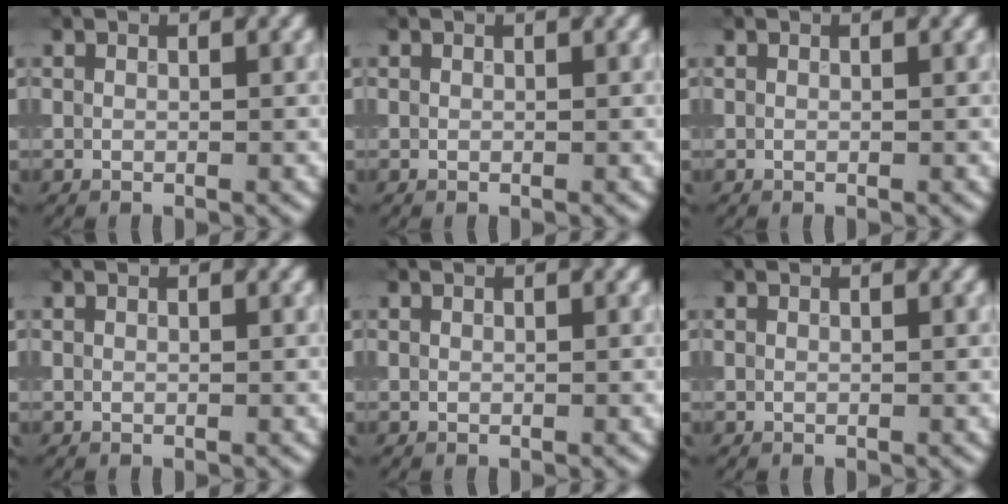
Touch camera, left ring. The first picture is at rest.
{"total": 0.0}
{"total": 0.0}
{"total": 0.0}
{"total": 0.0}
{"total": 0.0}